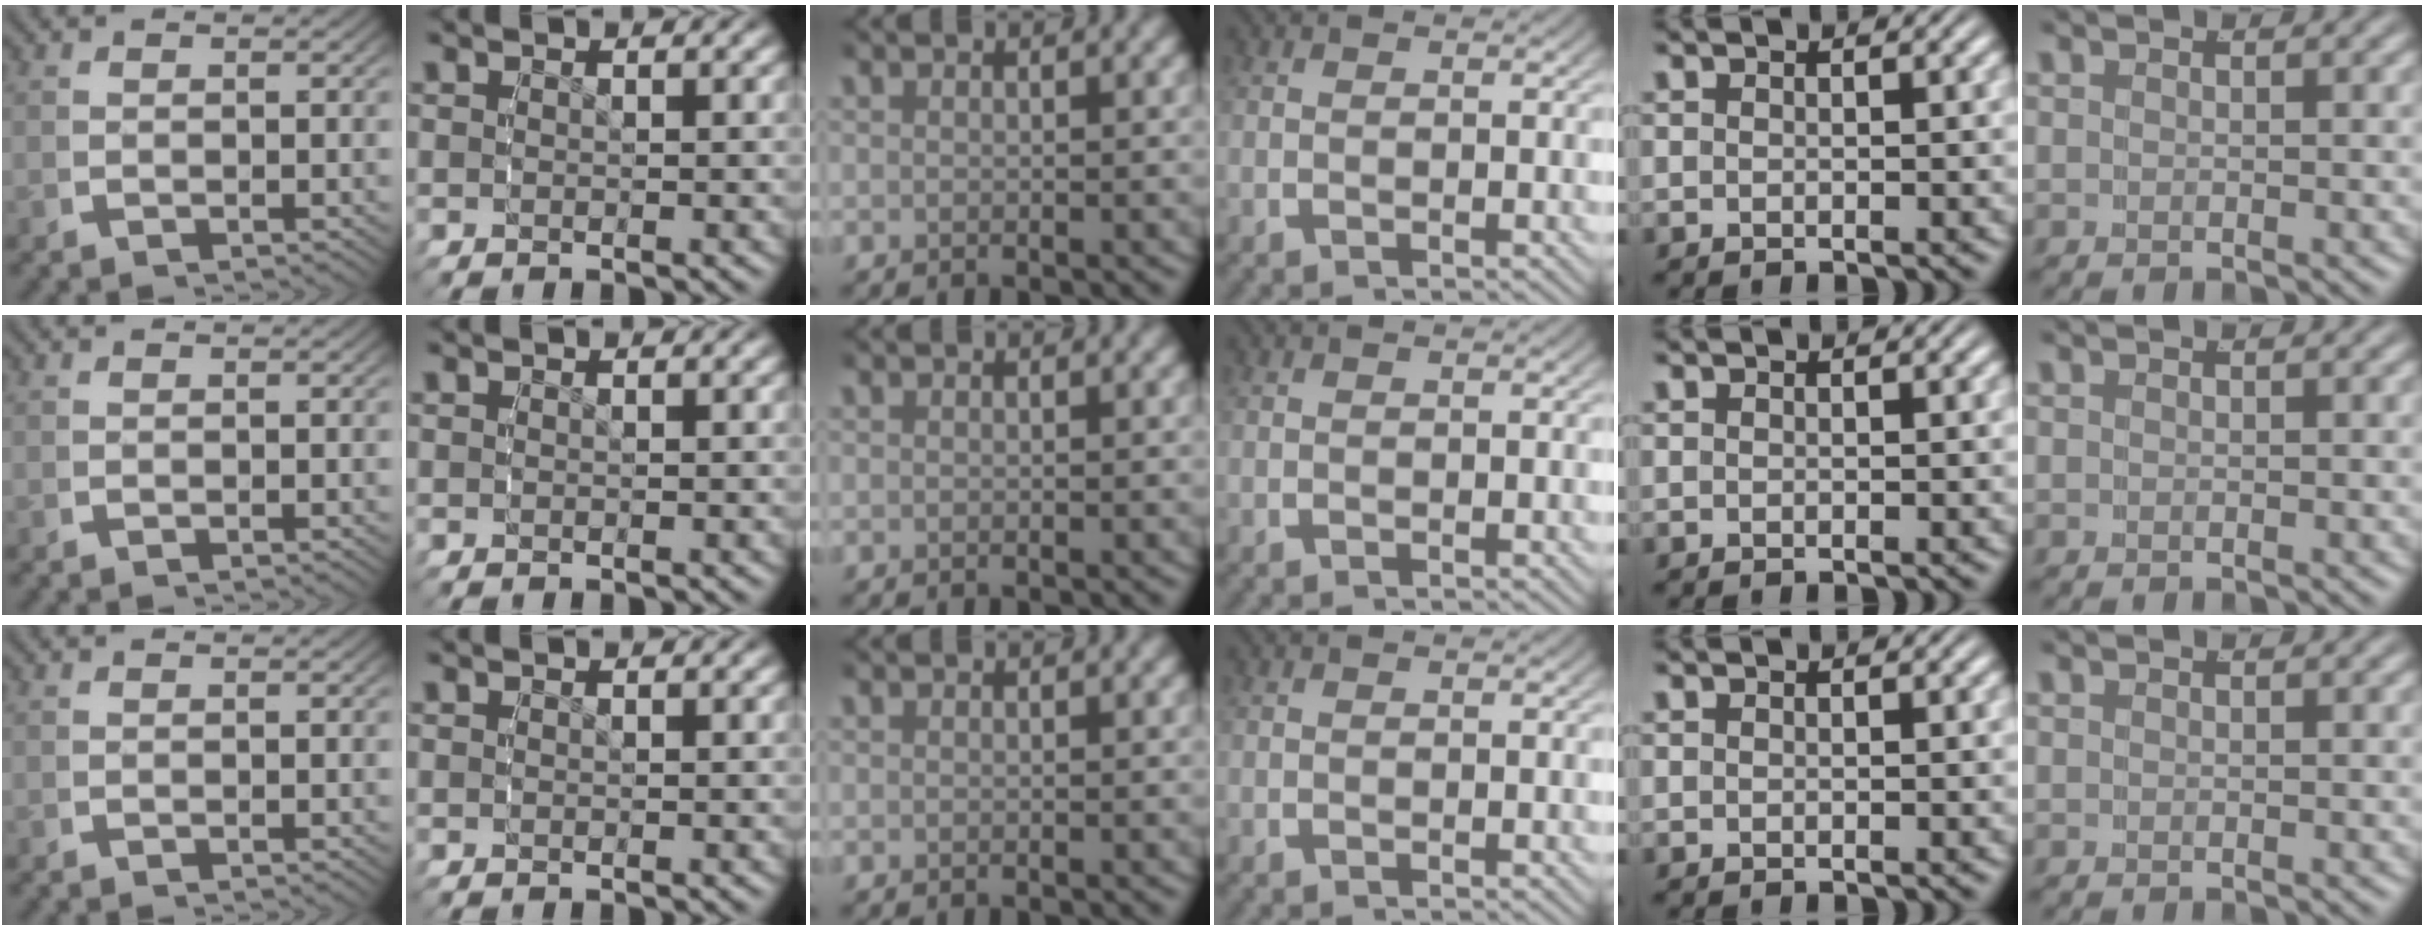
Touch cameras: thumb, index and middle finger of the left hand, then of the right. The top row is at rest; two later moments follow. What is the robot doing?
{"motion": "reach", "object": "pen bag"}